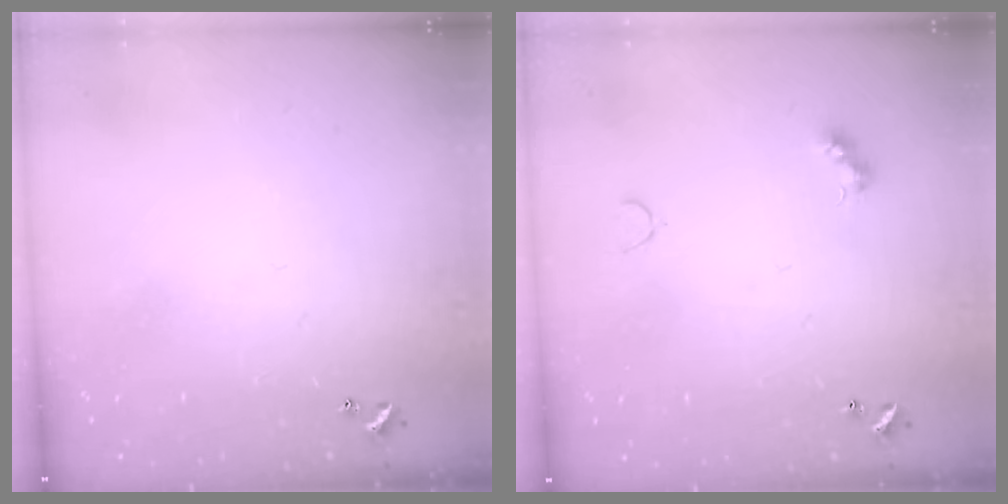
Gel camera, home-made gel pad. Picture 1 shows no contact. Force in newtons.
{"total": 4.0, "press": 3.9, "slide": 0.8}